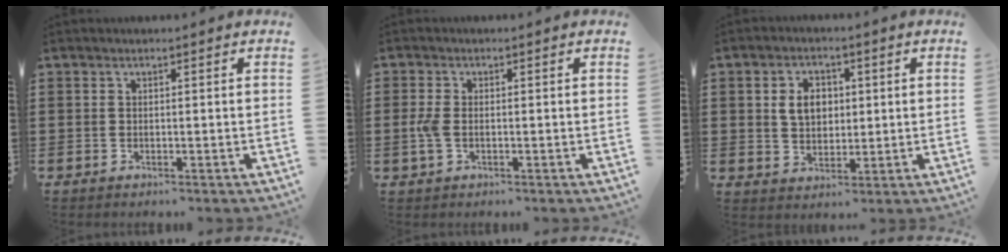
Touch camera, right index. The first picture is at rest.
{"total": 2.8, "force": [-0.4, 1.6, 2.3], "torque": [-0.068, -0.005, -0.014]}
{"total": 5.0, "force": [0.9, 3.8, 3.2], "torque": [-0.067, 0.011, 0.010]}